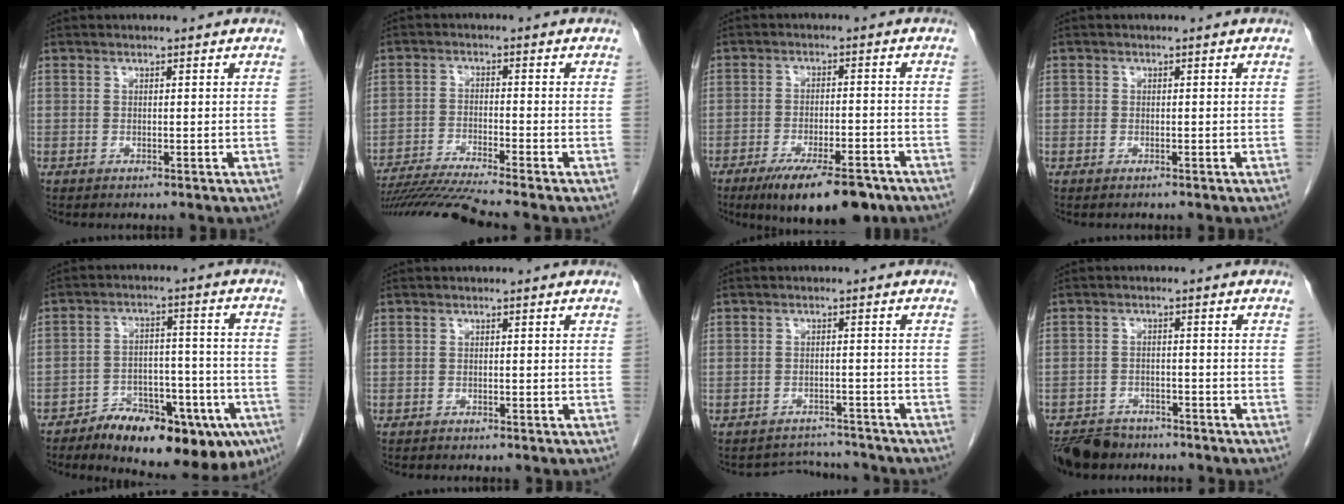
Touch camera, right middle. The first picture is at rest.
{"total": 10.4, "force": [-9.2, -2.4, 4.1], "torque": [-0.060, -0.026, -0.162]}
{"total": 12.1, "force": [-8.7, 3.1, 7.8], "torque": [-0.113, -0.014, -0.133]}
{"total": 0.8, "force": [-0.5, 0.6, -0.1], "torque": [-0.002, 0.004, -0.012]}
{"total": 18.5, "force": [-12.2, 7.1, 12.0], "torque": [-0.122, 0.033, -0.176]}
{"total": 0.7, "force": [-0.7, 0.1, 0.2], "torque": [-0.008, -0.001, -0.012]}
{"total": 4.5, "force": [-4.2, 1.0, -1.3], "torque": [0.018, 0.015, -0.058]}
{"total": 7.4, "force": [-6.5, 3.3, 1.5], "torque": [-0.020, -0.007, -0.106]}